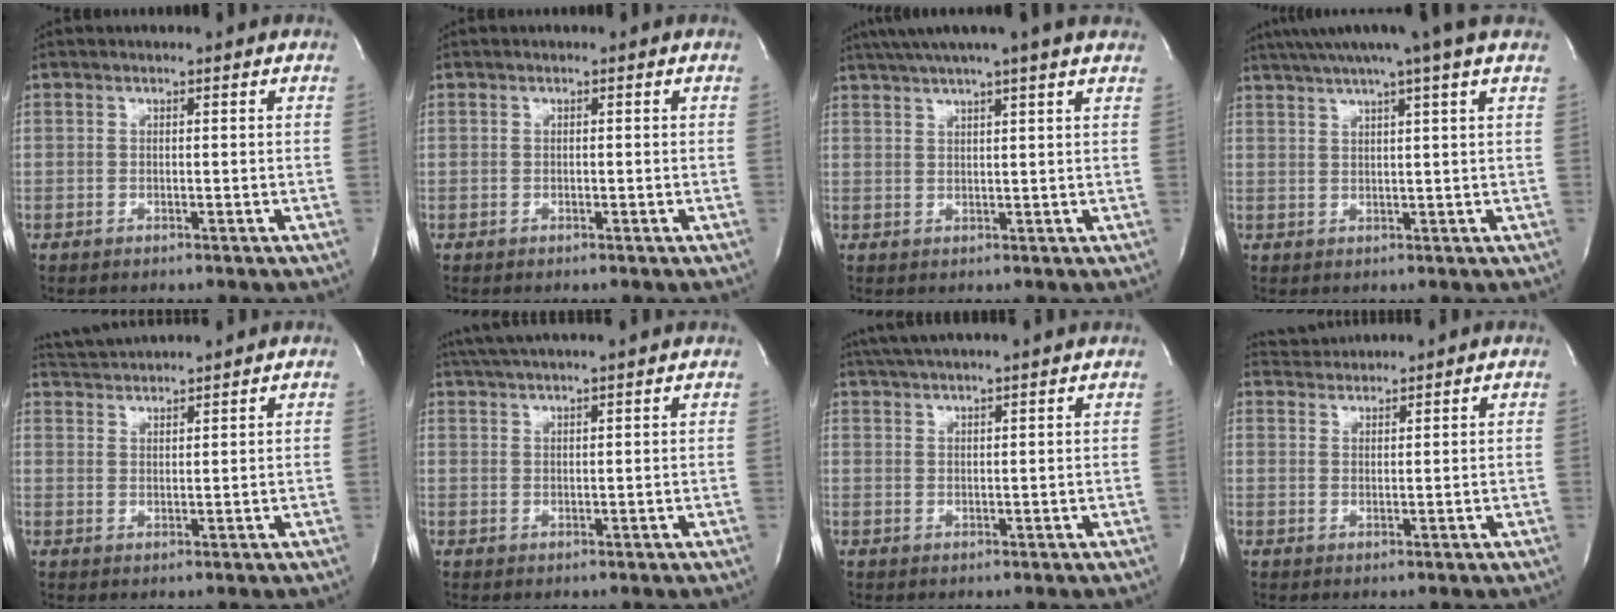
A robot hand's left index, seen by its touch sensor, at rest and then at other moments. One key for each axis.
{"total": 0.0}
{"total": 10.7, "fx": 8.8, "fy": -0.5, "fz": 6.1, "tx": -0.110, "ty": 0.034, "tz": 0.110}
{"total": 10.1, "fx": 7.9, "fy": -1.5, "fz": 6.2, "tx": -0.109, "ty": 0.022, "tz": 0.103}
{"total": 5.7, "fx": 5.5, "fy": -1.2, "fz": 0.9, "tx": -0.025, "ty": 0.016, "tz": 0.098}
{"total": 10.5, "fx": 9.1, "fy": -0.5, "fz": 5.1, "tx": -0.091, "ty": 0.029, "tz": 0.130}
{"total": 10.4, "fx": 9.1, "fy": -0.5, "fz": 5.0, "tx": -0.091, "ty": 0.029, "tz": 0.128}
{"total": 3.2, "fx": 3.1, "fy": -0.4, "fz": -0.4, "tx": -0.005, "ty": 0.014, "tz": 0.065}